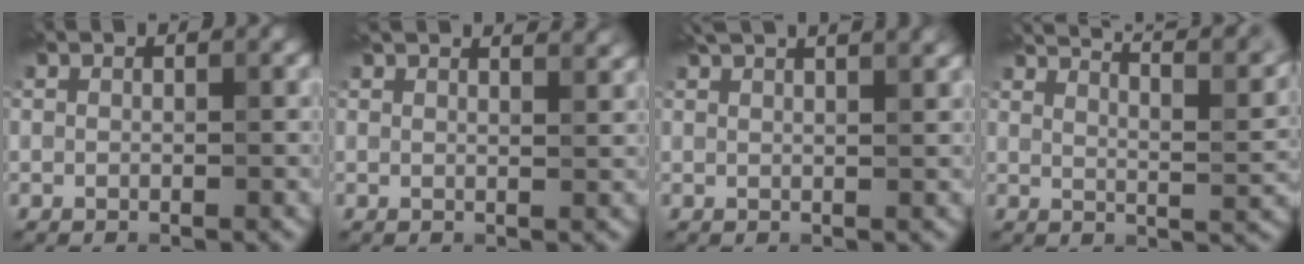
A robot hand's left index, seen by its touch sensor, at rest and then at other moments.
{"total": 4.6, "force": [3.7, 1.5, 2.3], "torque": [-0.009, 0.030, 0.021]}
{"total": 5.9, "force": [4.2, 2.1, 3.6], "torque": [-0.023, 0.040, 0.023]}
{"total": 12.2, "force": [9.4, 3.1, 7.1], "torque": [-0.078, 0.038, 0.090]}